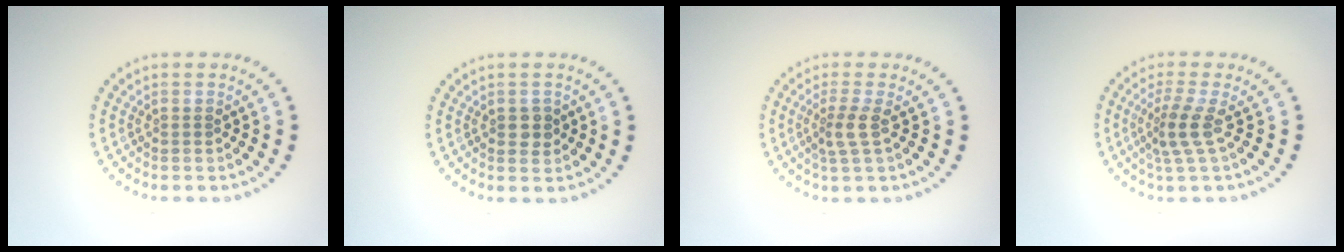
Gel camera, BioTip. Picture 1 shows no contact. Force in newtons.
{"total": 1.4, "press": 1.4, "slide": 0.2}
{"total": 2.0, "press": 1.6, "slide": 1.3}
{"total": 2.7, "press": 1.9, "slide": 1.9}